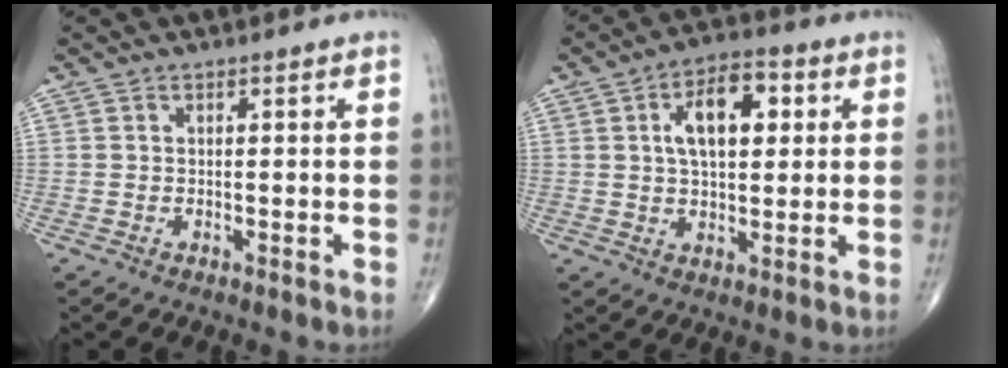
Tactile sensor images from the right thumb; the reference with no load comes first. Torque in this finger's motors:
{"motor_torque": [0.28, 2.28, 1.27, 0.45, 0.10]}